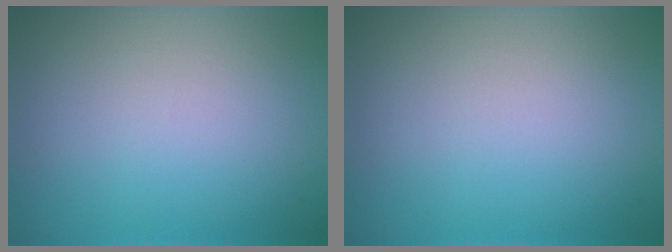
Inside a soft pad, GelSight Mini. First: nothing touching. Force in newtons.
{"total": 0.0}